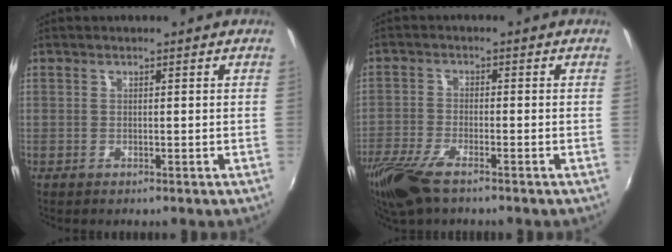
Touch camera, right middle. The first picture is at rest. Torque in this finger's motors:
{"motor_torque": [0.55, -0.53, 0.16, 0.10]}